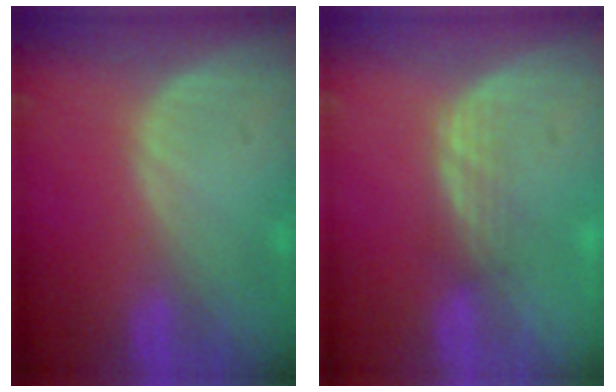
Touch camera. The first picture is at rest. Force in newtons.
{"total": 2.2, "press": 2.2, "slide": 0.4}